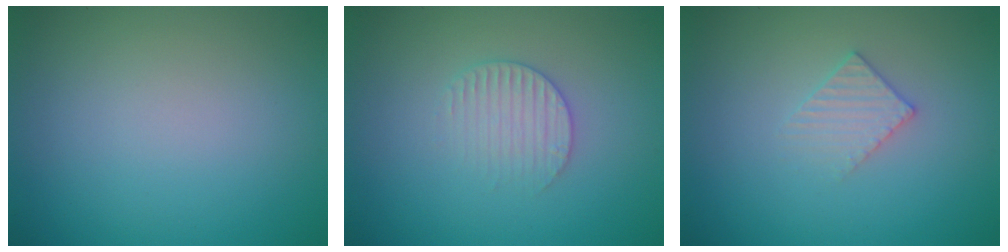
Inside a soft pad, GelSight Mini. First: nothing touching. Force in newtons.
{"total": 2.2, "press": 2.1, "slide": 0.5}
{"total": 1.9, "press": 1.9, "slide": 0.2}